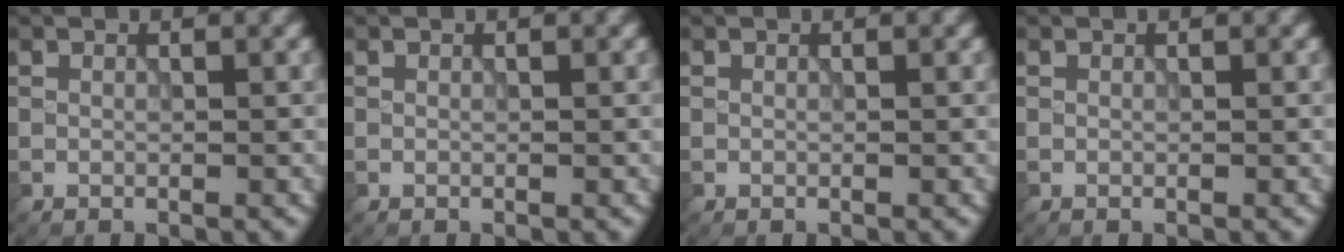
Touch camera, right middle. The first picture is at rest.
{"total": 0.0}
{"total": 0.0}
{"total": 0.0}